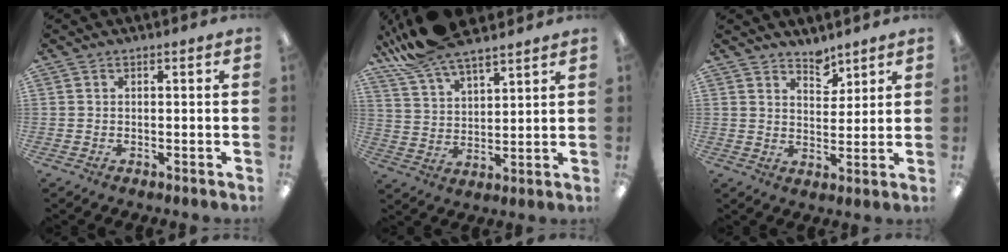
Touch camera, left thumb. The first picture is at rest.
{"total": 12.4, "force": [10.8, 3.0, 5.2], "torque": [-0.122, -0.052, 0.203]}
{"total": 5.1, "force": [4.6, 2.0, 0.9], "torque": [0.003, -0.035, 0.081]}